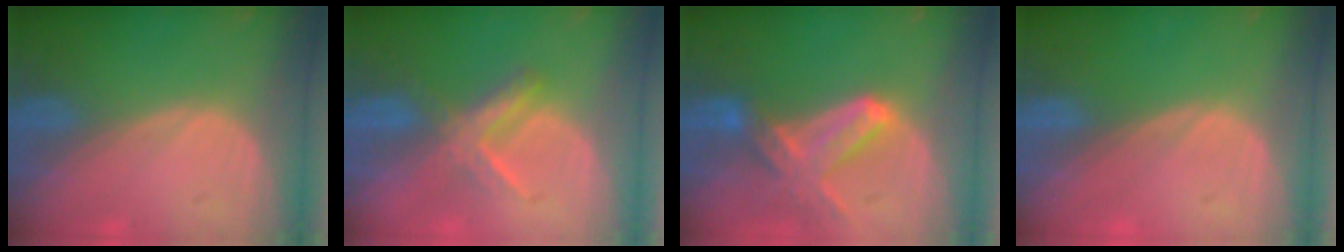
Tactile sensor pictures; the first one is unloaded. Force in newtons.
{"total": 5.5, "press": 5.4, "slide": 1.1}
{"total": 7.4, "press": 6.7, "slide": 3.2}
{"total": 0.0}